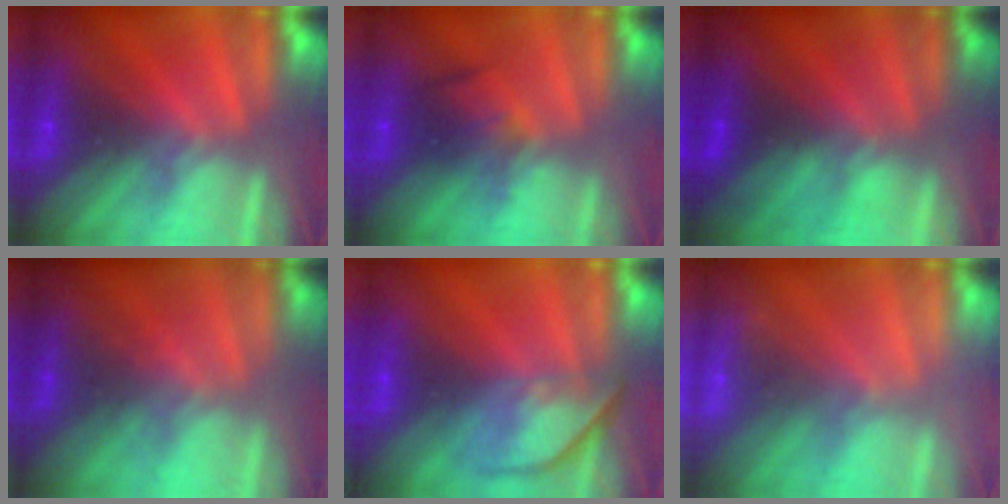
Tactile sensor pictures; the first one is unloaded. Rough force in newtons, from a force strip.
{"total": 2.4}
{"total": 2.9}
{"total": 1.4}
{"total": 3.8}
{"total": 2.4}